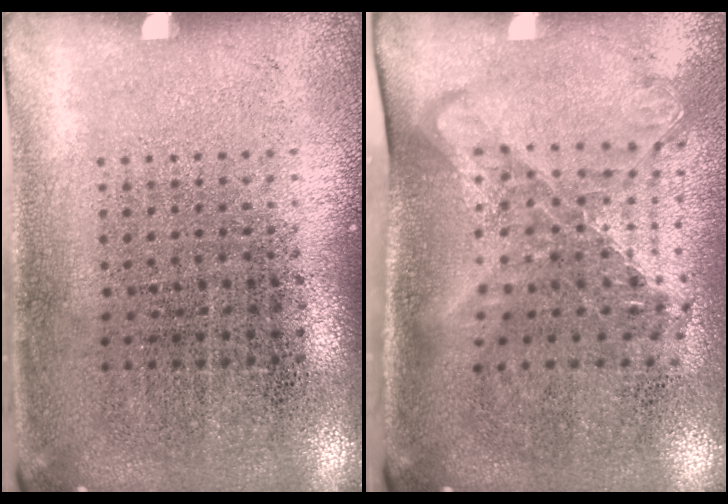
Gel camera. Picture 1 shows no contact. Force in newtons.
{"total": 1.7, "press": 1.4, "slide": 1.1}